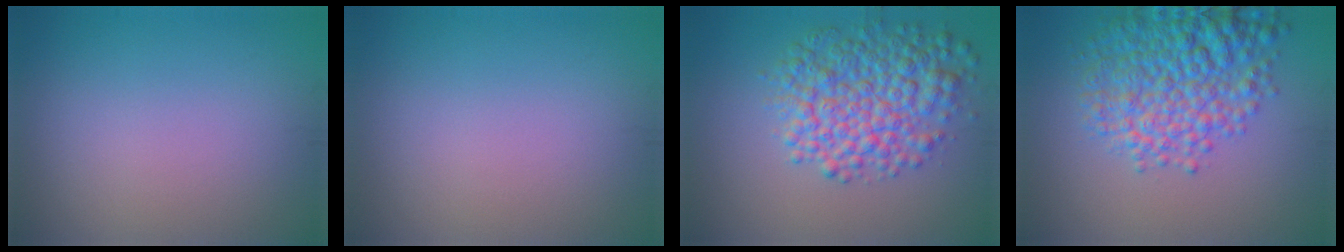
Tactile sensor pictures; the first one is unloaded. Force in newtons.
{"total": 0.0}
{"total": 7.0, "press": 7.0, "slide": 0.1}
{"total": 7.5, "press": 7.5, "slide": 0.2}